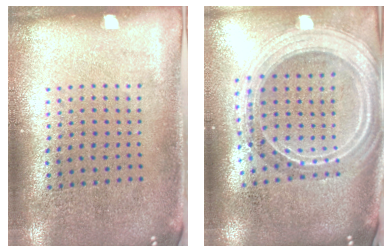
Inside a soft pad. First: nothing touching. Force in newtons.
{"total": 2.7, "press": 2.3, "slide": 1.4}